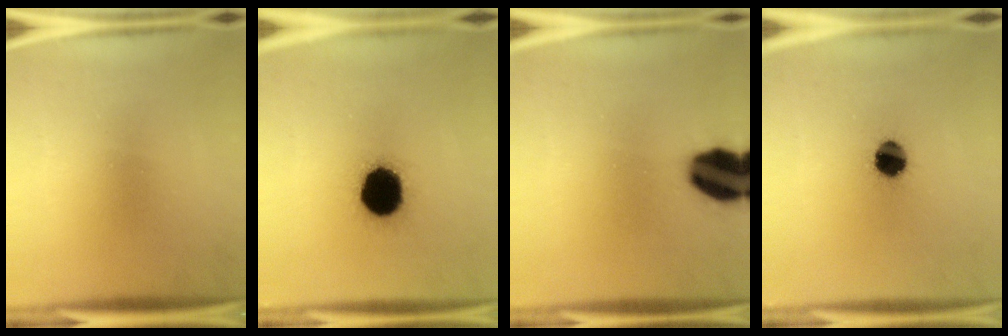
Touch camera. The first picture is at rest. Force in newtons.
{"total": 16.1}
{"total": 15.8}
{"total": 8.0}